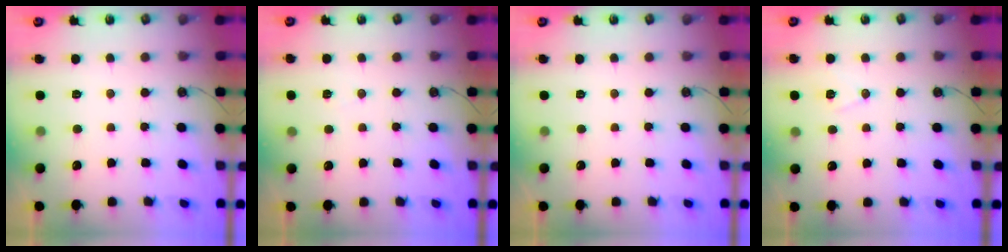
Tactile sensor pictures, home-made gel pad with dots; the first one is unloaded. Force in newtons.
{"total": 4.3, "press": 3.2, "slide": 2.8}
{"total": 0.0}
{"total": 7.3, "press": 6.3, "slide": 3.6}